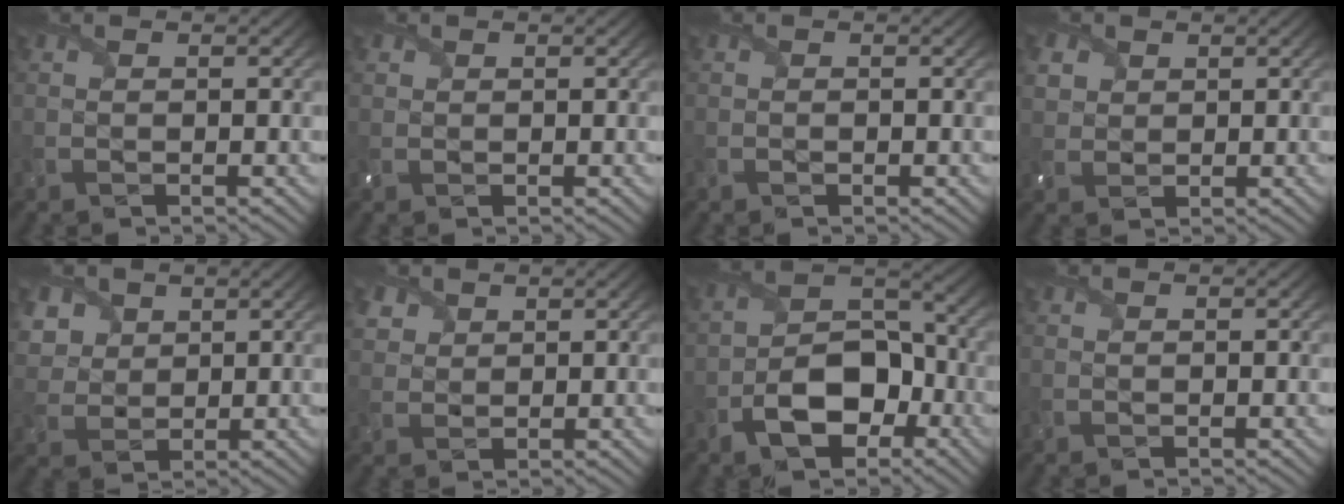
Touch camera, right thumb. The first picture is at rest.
{"total": 0.9, "force": [0.5, 0.7, 0.2], "torque": [-0.006, -0.001, 0.012]}
{"total": 0.0}
{"total": 3.0, "force": [1.4, 2.5, 1.0], "torque": [-0.041, -0.001, 0.030]}
{"total": 6.4, "force": [3.1, 4.9, 2.7], "torque": [-0.112, 0.001, 0.063]}
{"total": 2.9, "force": [1.8, 2.1, 0.8], "torque": [-0.032, 0.001, 0.040]}
{"total": 8.9, "force": [-4.1, 5.3, 5.8], "torque": [-0.100, -0.001, -0.080]}
{"total": 0.0}